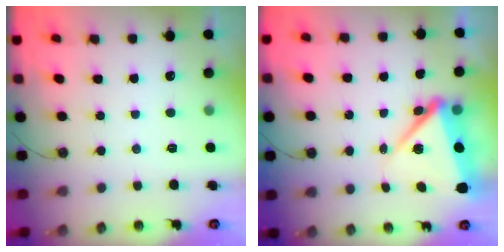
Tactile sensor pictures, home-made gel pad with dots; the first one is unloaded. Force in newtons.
{"total": 10.0, "press": 9.9, "slide": 1.5}